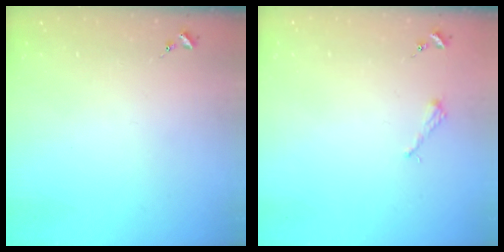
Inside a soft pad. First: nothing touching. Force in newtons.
{"total": 2.2, "press": 2.2, "slide": 0.3}